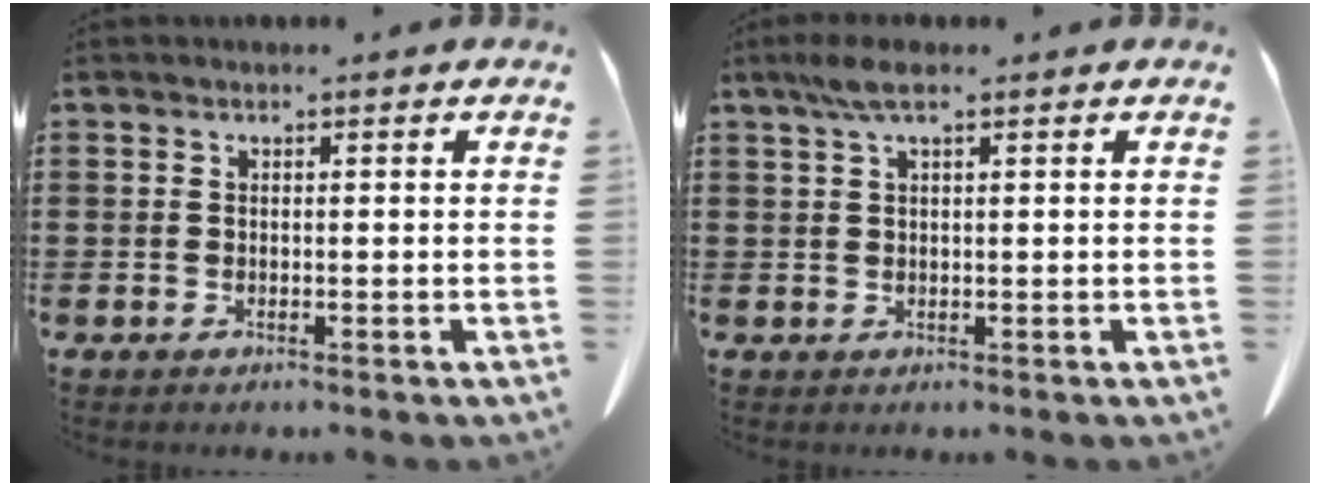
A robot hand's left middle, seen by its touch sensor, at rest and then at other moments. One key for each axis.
{"total": 3.3, "fx": 1.6, "fy": 0.7, "fz": 2.8, "tx": -0.057, "ty": 0.004, "tz": 0.028}